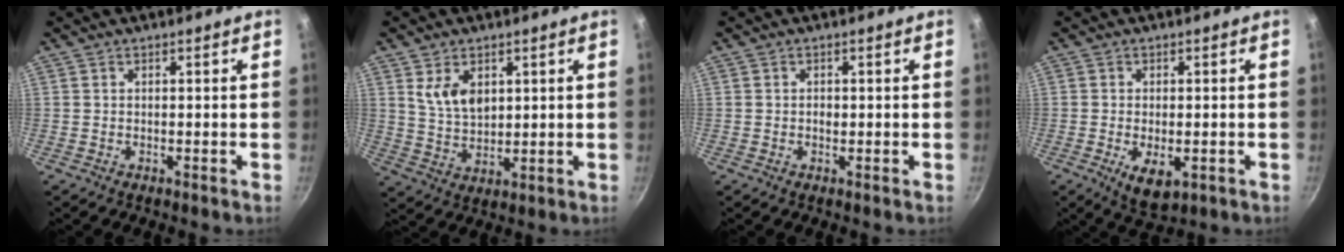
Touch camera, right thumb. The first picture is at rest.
{"total": 11.0, "force": [-0.8, 9.4, 5.7], "torque": [-0.053, 0.033, -0.027]}
{"total": 1.0, "force": [-0.1, 0.8, 0.7], "torque": [-0.009, 0.001, -0.001]}
{"total": 6.1, "force": [-1.9, 3.1, 4.9], "torque": [-0.079, -0.006, -0.024]}